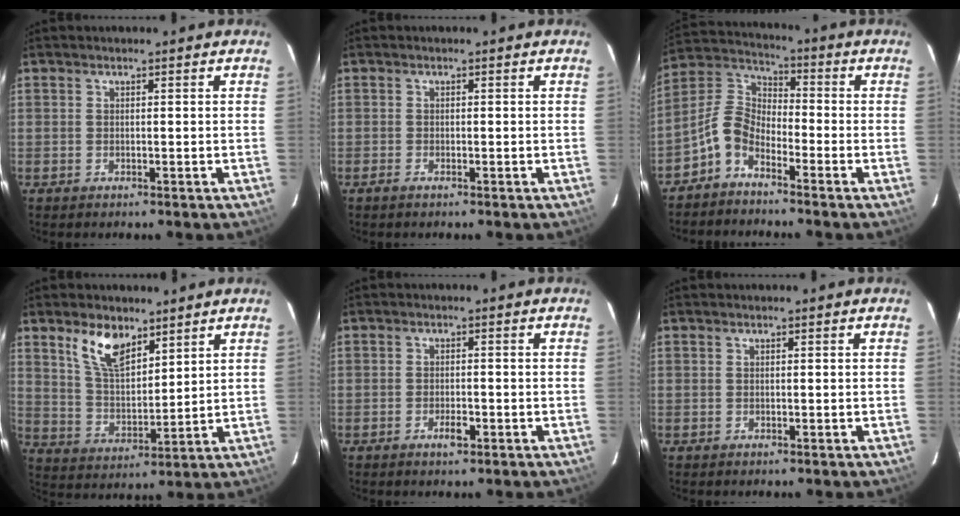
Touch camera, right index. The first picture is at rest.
{"total": 0.9, "force": [-0.7, 0.2, 0.5], "torque": [-0.012, -0.001, -0.015]}
{"total": 7.0, "force": [-4.6, 3.6, 3.9], "torque": [-0.085, 0.022, -0.105]}
{"total": 9.6, "force": [6.2, 4.4, 5.8], "torque": [-0.108, 0.009, 0.125]}
{"total": 2.5, "force": [-1.4, 1.0, 1.8], "torque": [-0.035, -0.001, -0.025]}
{"total": 0.0}